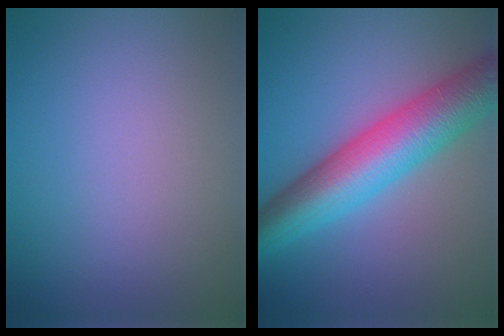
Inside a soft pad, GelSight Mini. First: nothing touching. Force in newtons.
{"total": 9.0, "press": 9.0, "slide": 0.2}